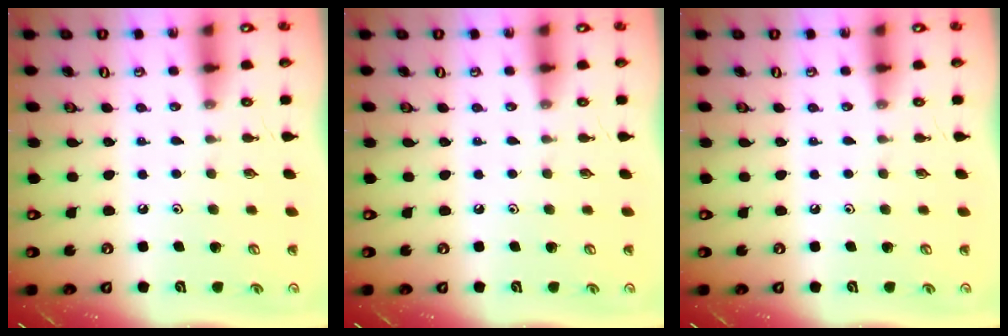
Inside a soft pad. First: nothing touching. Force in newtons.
{"total": 0.0}
{"total": 0.0}